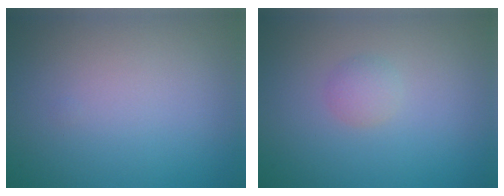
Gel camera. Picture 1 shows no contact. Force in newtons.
{"total": 1.2, "press": 1.2, "slide": 0.0}